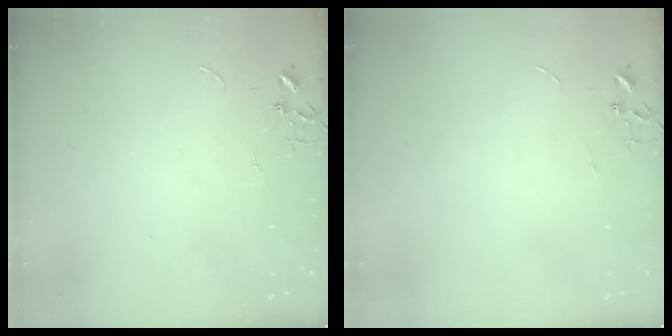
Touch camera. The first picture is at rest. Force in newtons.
{"total": 0.0}